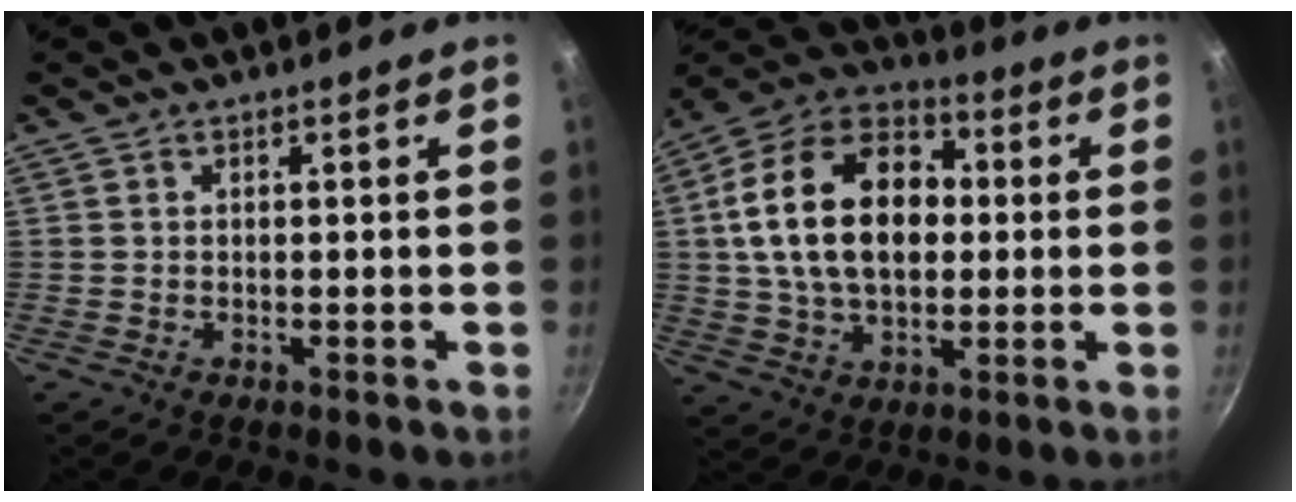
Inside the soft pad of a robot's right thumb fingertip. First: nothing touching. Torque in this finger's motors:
{"motor_torque": [-0.64, 2.25, 1.68, -0.06, 0.22]}